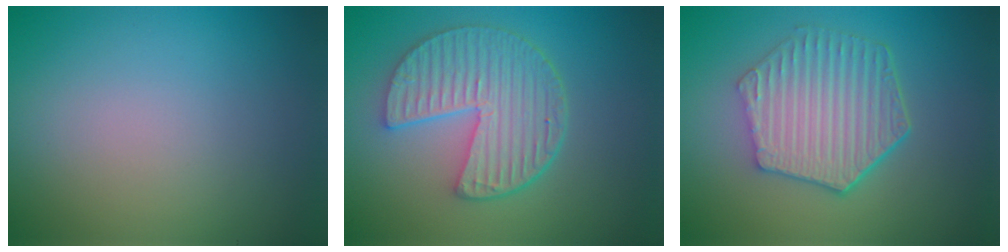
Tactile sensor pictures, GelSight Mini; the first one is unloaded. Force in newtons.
{"total": 6.0, "press": 4.8, "slide": 3.6}
{"total": 6.1, "press": 4.7, "slide": 3.9}